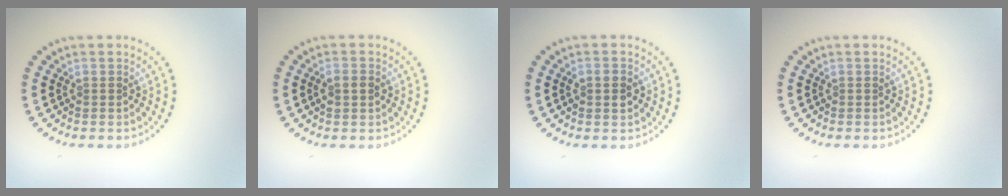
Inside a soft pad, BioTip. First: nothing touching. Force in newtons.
{"total": 1.3, "press": 1.3, "slide": 0.1}
{"total": 1.3, "press": 1.3, "slide": 0.2}
{"total": 0.0}